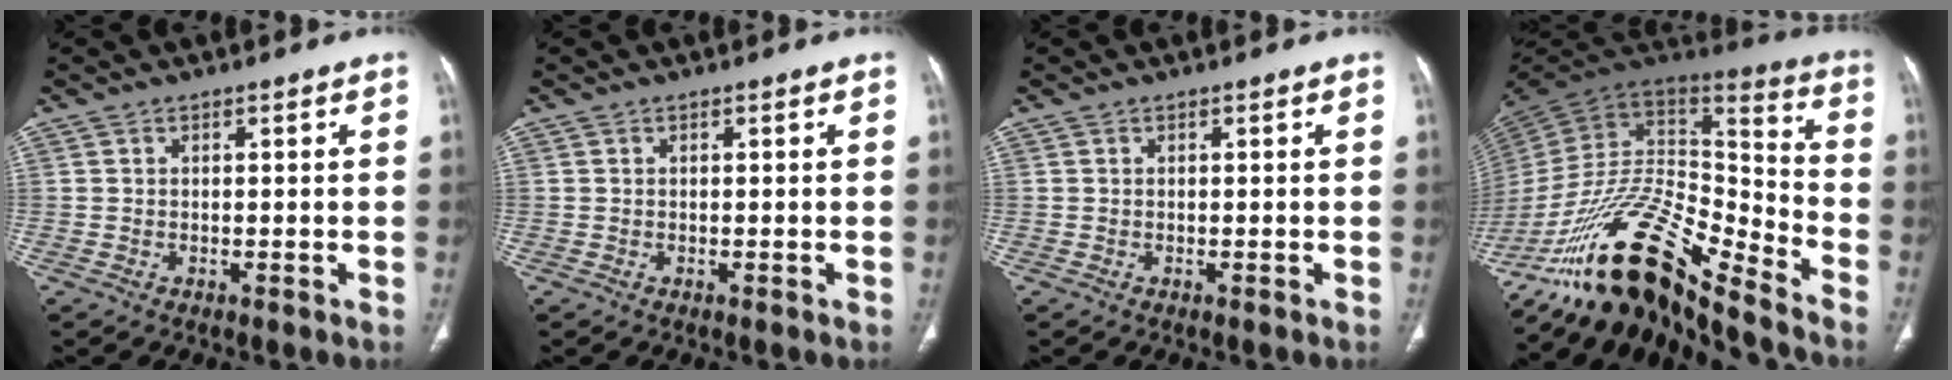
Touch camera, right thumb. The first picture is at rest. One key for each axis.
{"total": 0.0}
{"total": 0.0}
{"total": 23.3, "fx": -17.0, "fy": 6.7, "fz": 14.5, "tx": -0.248, "ty": 0.089, "tz": -0.304}